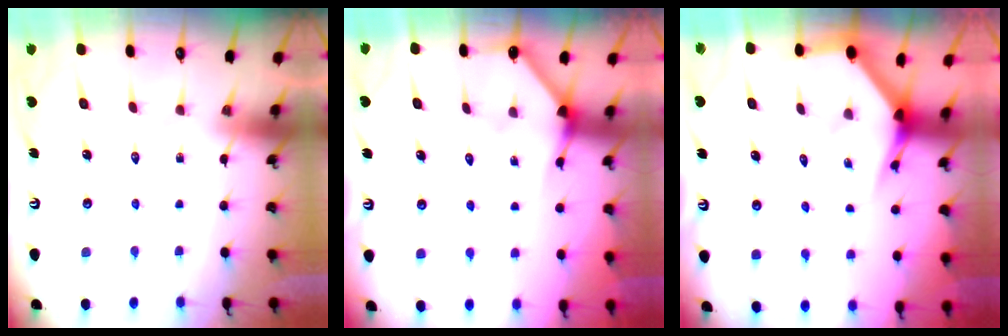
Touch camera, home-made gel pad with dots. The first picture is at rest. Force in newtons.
{"total": 3.2, "press": 3.2, "slide": 0.3}
{"total": 3.9, "press": 3.9, "slide": 0.4}